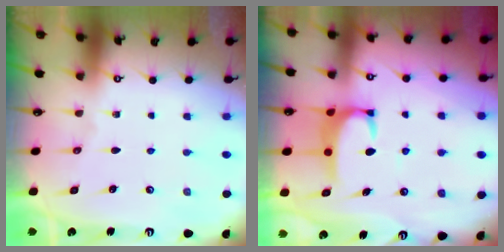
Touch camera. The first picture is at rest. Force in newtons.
{"total": 3.6, "press": 3.5, "slide": 0.9}